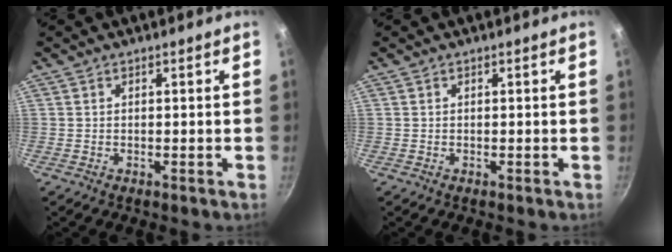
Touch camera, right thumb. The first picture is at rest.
{"total": 0.0}